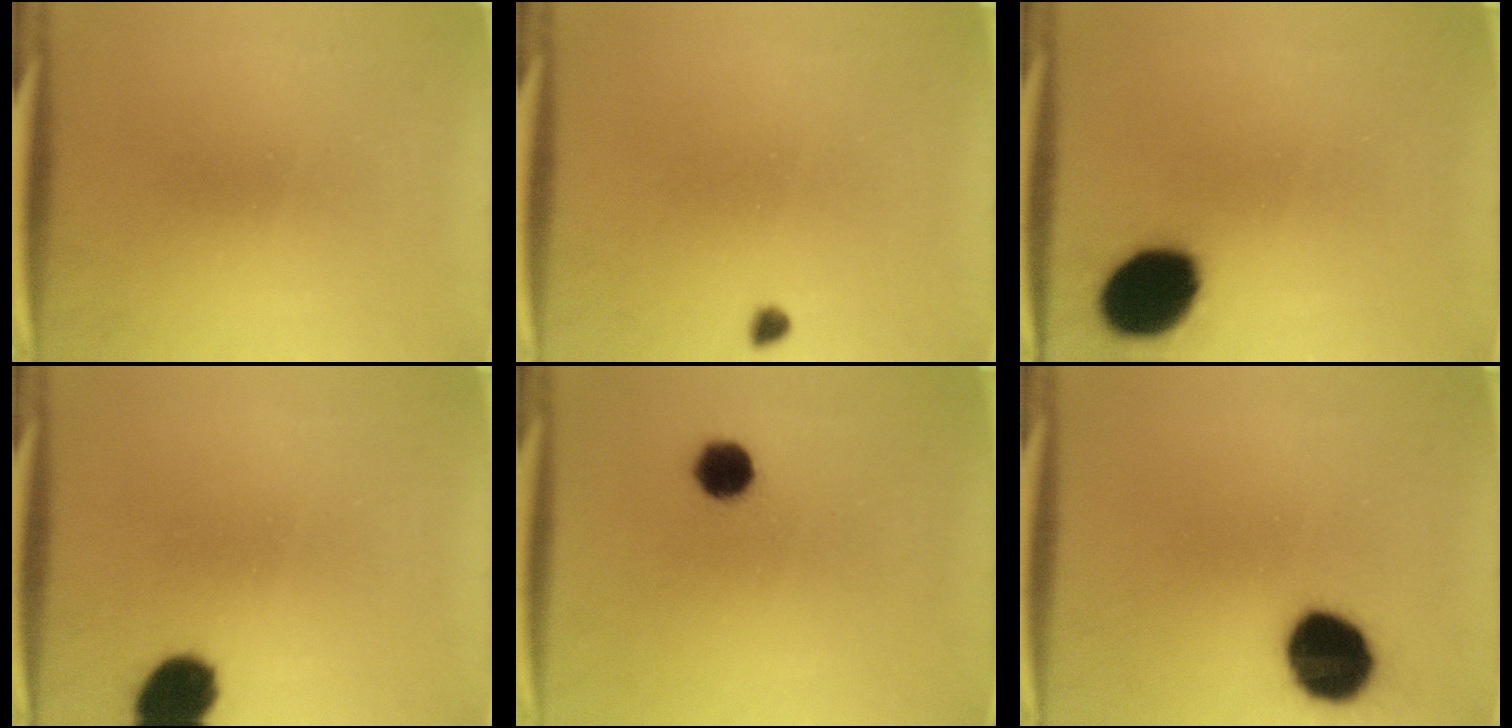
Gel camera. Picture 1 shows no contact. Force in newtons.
{"total": 1.2}
{"total": 15.1}
{"total": 8.9}
{"total": 5.5}
{"total": 15.5}